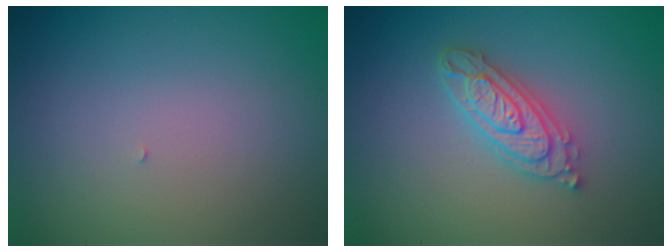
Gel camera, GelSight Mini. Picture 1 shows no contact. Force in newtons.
{"total": 4.0, "press": 4.0, "slide": 0.6}